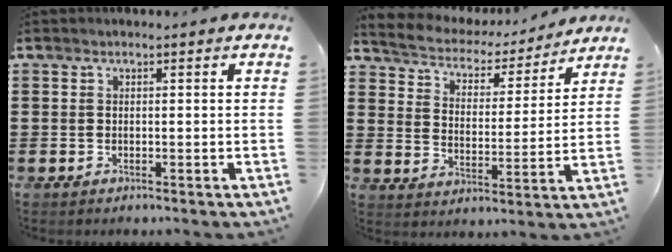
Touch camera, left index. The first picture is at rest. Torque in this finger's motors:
{"motor_torque": [1.53, -0.61, 0.24, 0.05]}